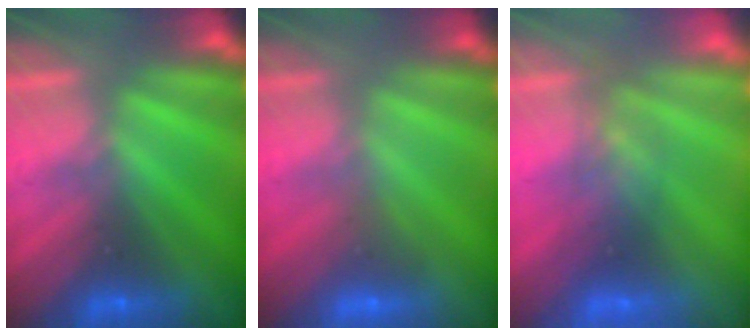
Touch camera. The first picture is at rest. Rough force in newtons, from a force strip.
{"total": 2.9}
{"total": 2.7}